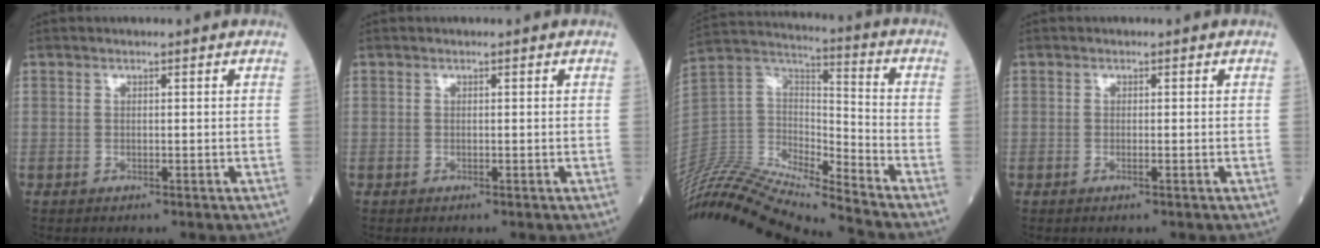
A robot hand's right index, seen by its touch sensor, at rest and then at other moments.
{"total": 0.0}
{"total": 21.4, "force": [-20.4, 0.9, 6.5], "torque": [-0.137, 0.023, -0.365]}
{"total": 0.6, "force": [-0.3, -0.1, 0.5], "torque": [-0.014, -0.002, -0.004]}